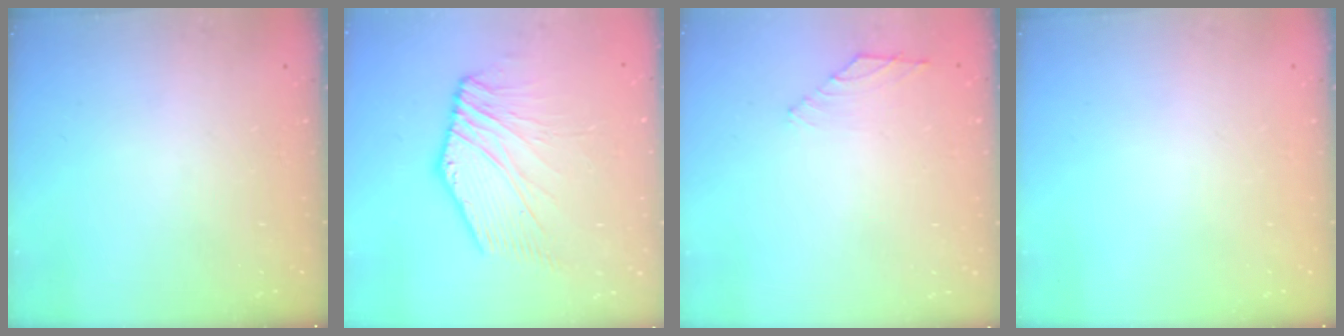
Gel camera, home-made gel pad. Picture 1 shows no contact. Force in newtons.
{"total": 5.2, "press": 5.0, "slide": 1.4}
{"total": 1.4, "press": 1.3, "slide": 0.6}
{"total": 0.0}